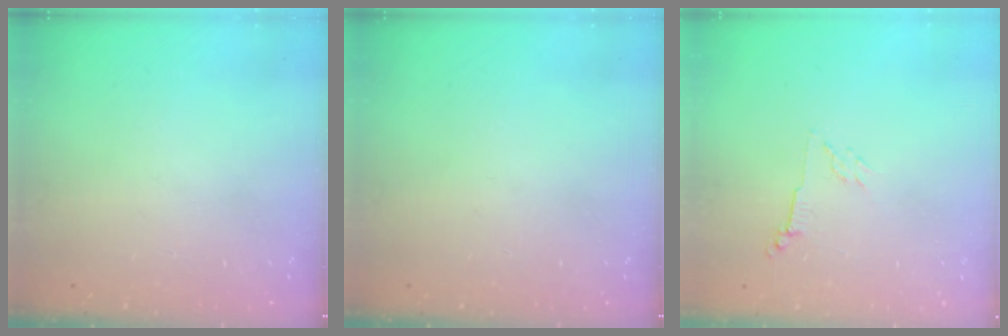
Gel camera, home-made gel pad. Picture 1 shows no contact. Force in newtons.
{"total": 0.0}
{"total": 2.8, "press": 2.7, "slide": 0.6}